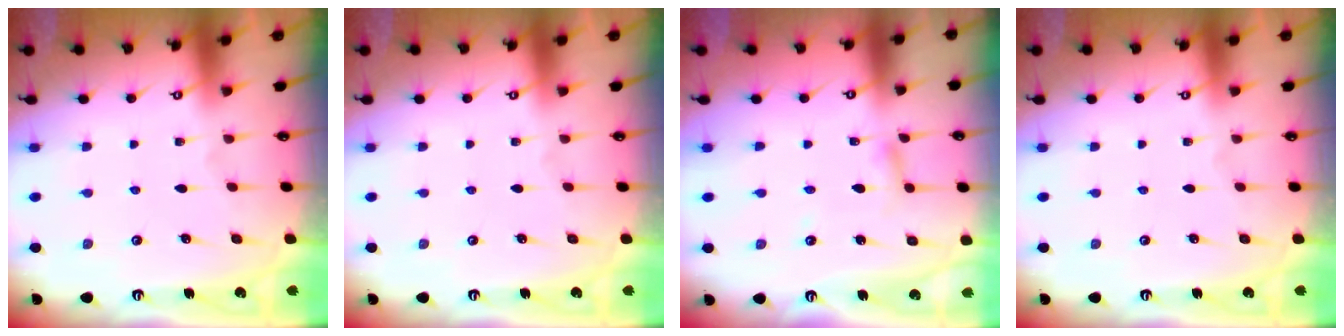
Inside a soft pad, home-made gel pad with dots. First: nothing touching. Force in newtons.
{"total": 0.0}
{"total": 3.3, "press": 3.3, "slide": 0.3}
{"total": 0.0}